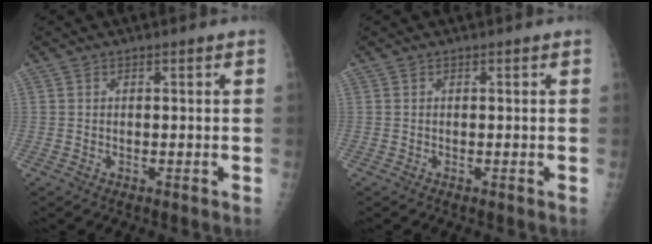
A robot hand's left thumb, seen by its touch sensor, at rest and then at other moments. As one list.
[{"total": 0.0}]